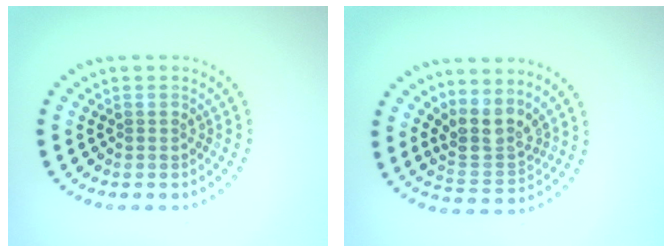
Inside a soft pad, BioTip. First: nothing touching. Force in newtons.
{"total": 3.2, "press": 2.6, "slide": 1.9}